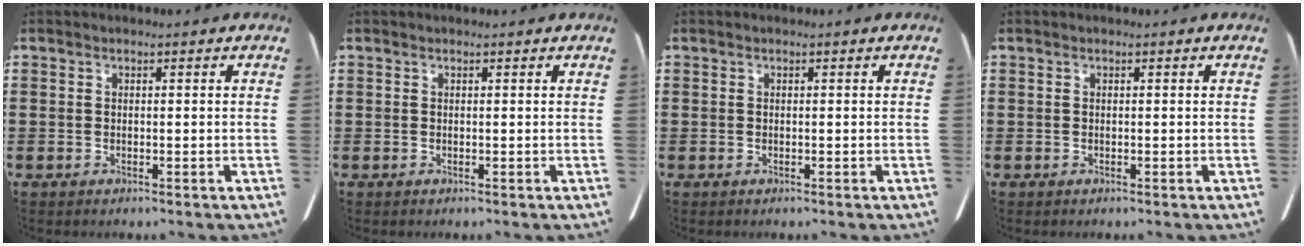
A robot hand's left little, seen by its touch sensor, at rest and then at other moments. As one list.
[{"total": 0.0}, {"total": 0.0}, {"total": 0.0}]